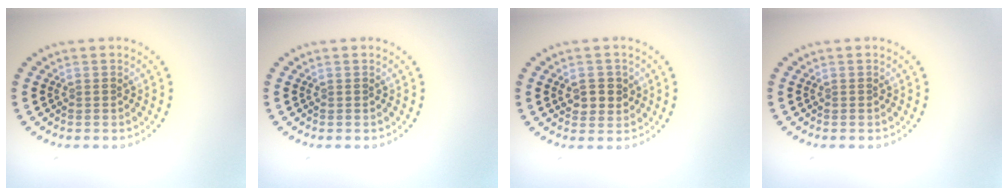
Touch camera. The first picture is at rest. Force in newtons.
{"total": 0.0}
{"total": 2.4, "press": 2.3, "slide": 0.6}
{"total": 0.0}